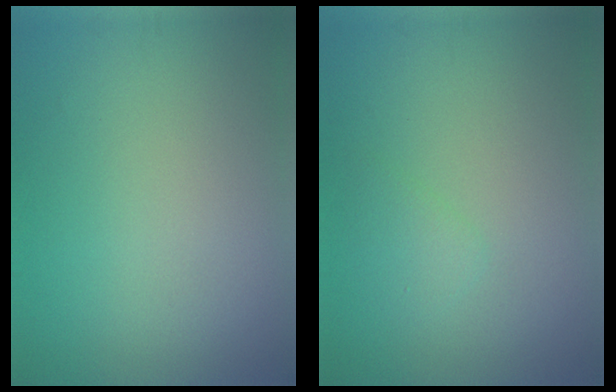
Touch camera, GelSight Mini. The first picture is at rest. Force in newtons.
{"total": 1.2, "press": 1.2, "slide": 0.0}